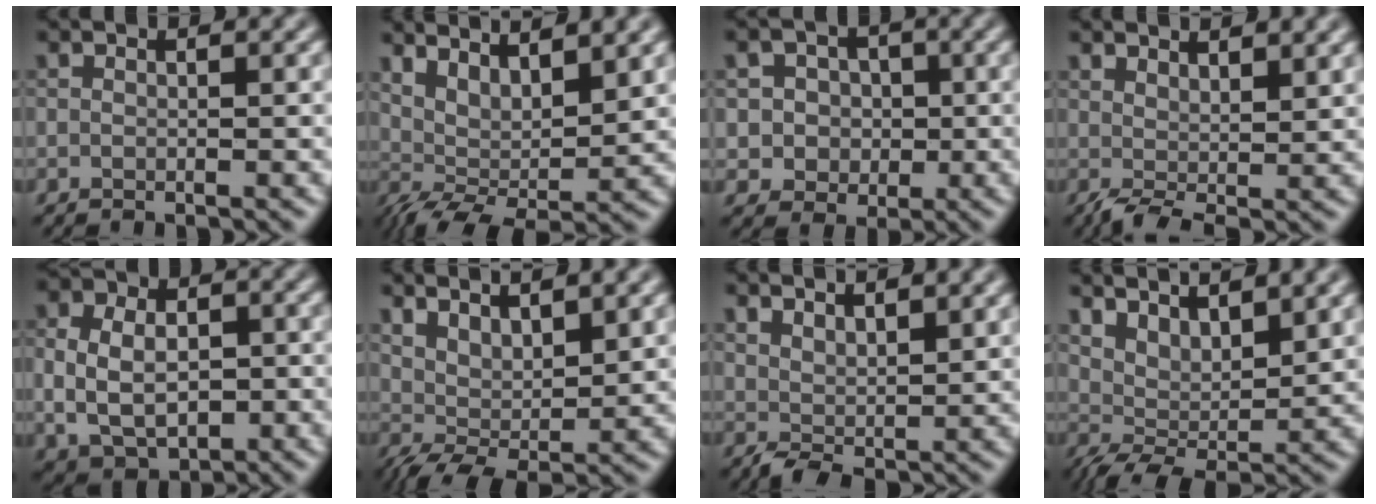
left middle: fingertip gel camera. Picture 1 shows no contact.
{"total": 5.1, "force": [2.6, 1.6, 4.1], "torque": [-0.071, -0.005, 0.051]}
{"total": 4.0, "force": [0.4, 3.7, 1.3], "torque": [-0.008, 0.010, -0.001]}
{"total": 2.9, "force": [1.5, 1.1, 2.3], "torque": [-0.038, 0.000, 0.026]}
{"total": 7.6, "force": [-0.2, 5.7, 4.9], "torque": [-0.079, 0.005, -0.006]}
{"total": 4.1, "force": [2.5, 1.2, 3.1], "torque": [-0.055, -0.005, 0.049]}
{"total": 2.8, "force": [2.2, 0.9, 1.4], "torque": [-0.029, -0.001, 0.044]}
{"total": 5.1, "force": [3.7, 1.5, 3.1], "torque": [-0.057, -0.001, 0.067]}